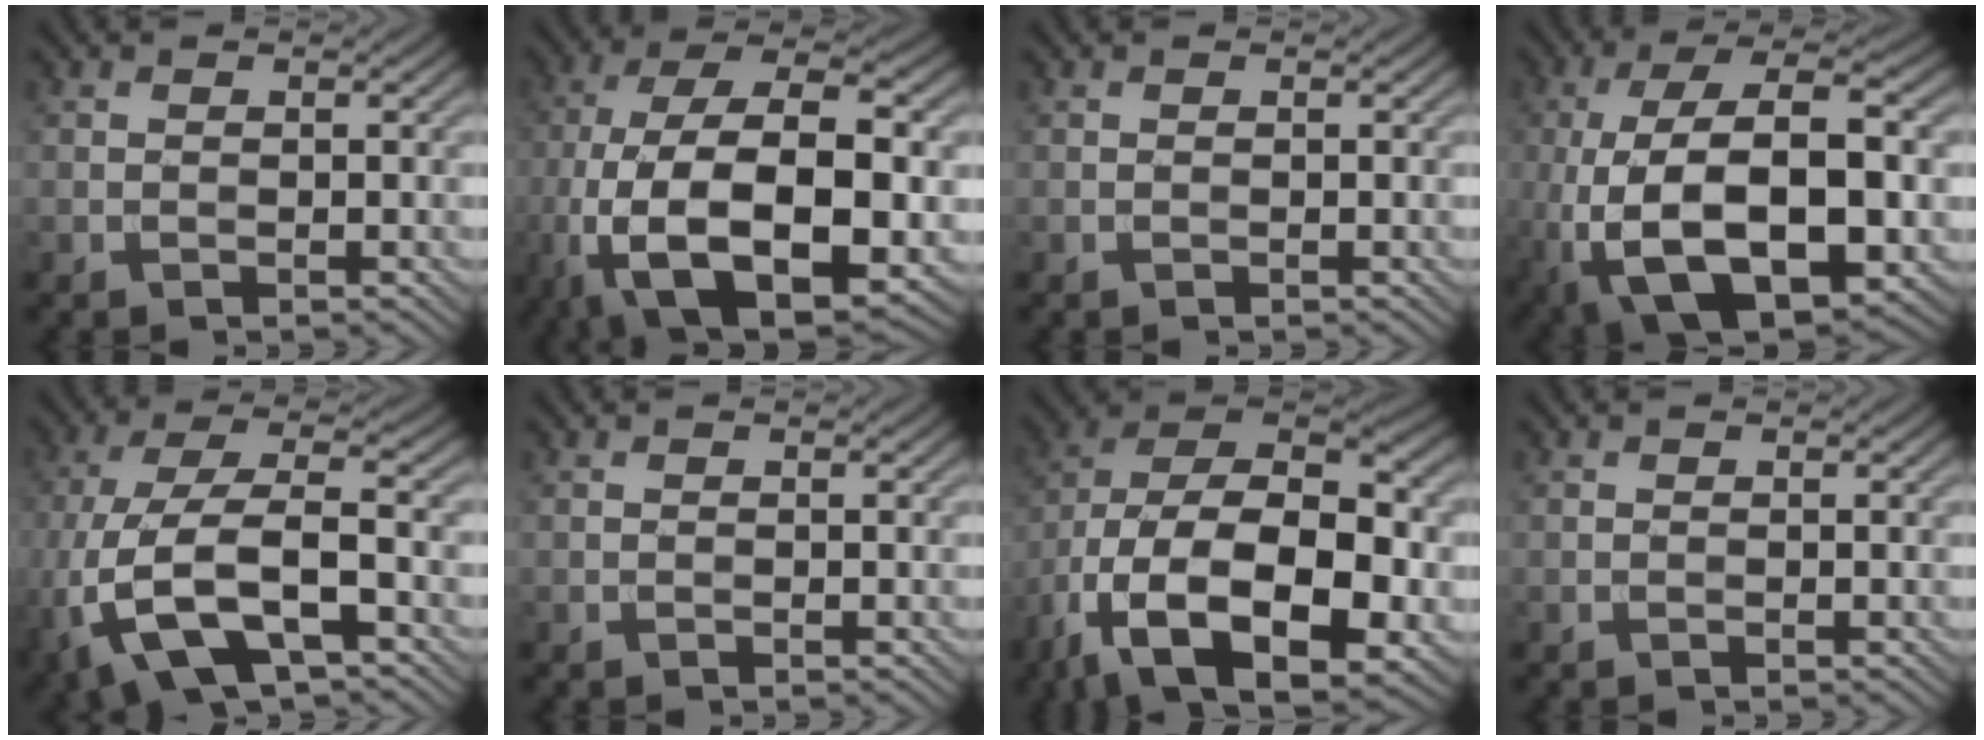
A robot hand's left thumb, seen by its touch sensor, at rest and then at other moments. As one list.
[{"total": 17.5, "force": [-5.6, 7.9, 14.6], "torque": [-0.282, -0.017, -0.087]}, {"total": 0.0}, {"total": 15.9, "force": [-4.6, 7.2, 13.4], "torque": [-0.250, -0.006, -0.065]}, {"total": 12.8, "force": [-5.1, 5.6, 10.4], "torque": [-0.247, -0.018, -0.097]}, {"total": 0.0}, {"total": 19.9, "force": [-8.4, 10.7, 14.6], "torque": [-0.273, -0.025, -0.131]}, {"total": 0.0}]